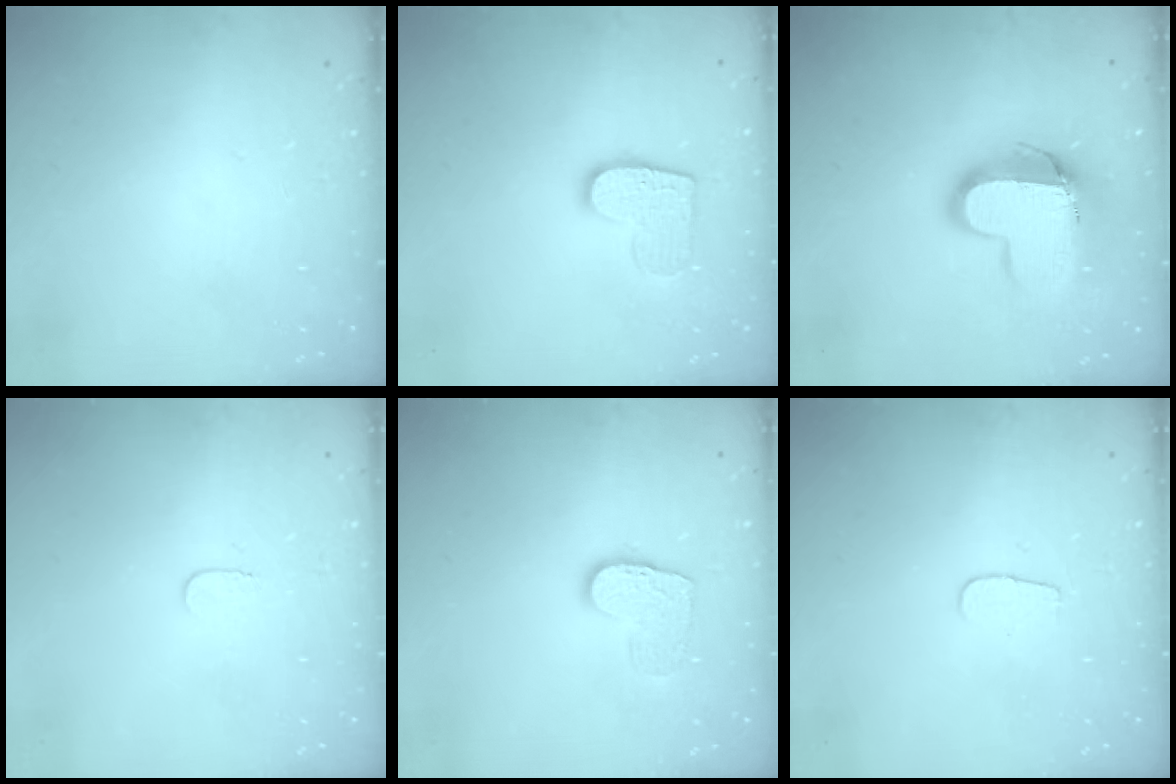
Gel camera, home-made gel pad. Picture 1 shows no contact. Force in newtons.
{"total": 10.8, "press": 10.8, "slide": 0.7}
{"total": 14.8, "press": 14.7, "slide": 1.2}
{"total": 3.2, "press": 3.2, "slide": 0.3}
{"total": 9.1, "press": 9.1, "slide": 0.2}
{"total": 3.6, "press": 3.6, "slide": 0.4}